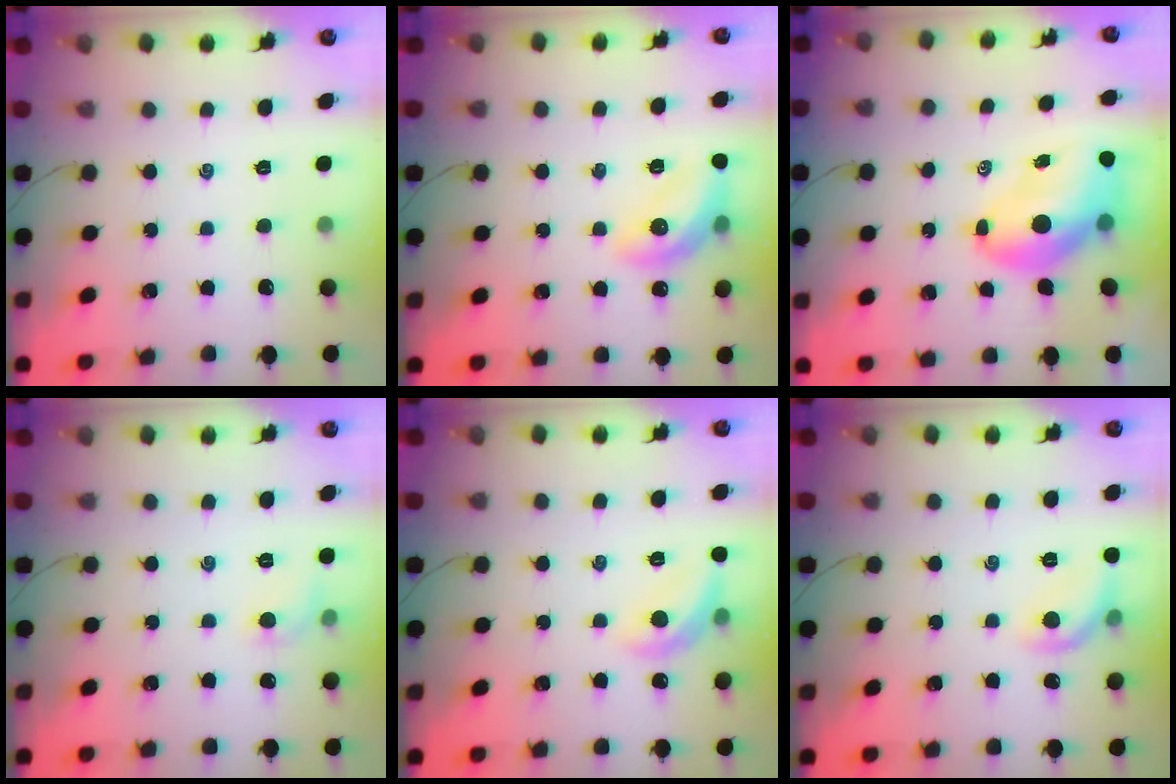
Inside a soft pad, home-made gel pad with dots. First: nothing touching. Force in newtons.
{"total": 11.6, "press": 11.5, "slide": 1.5}
{"total": 10.8, "press": 10.4, "slide": 3.2}
{"total": 5.0, "press": 4.8, "slide": 1.6}
{"total": 9.9, "press": 9.8, "slide": 1.1}
{"total": 8.1, "press": 8.1, "slide": 0.8}